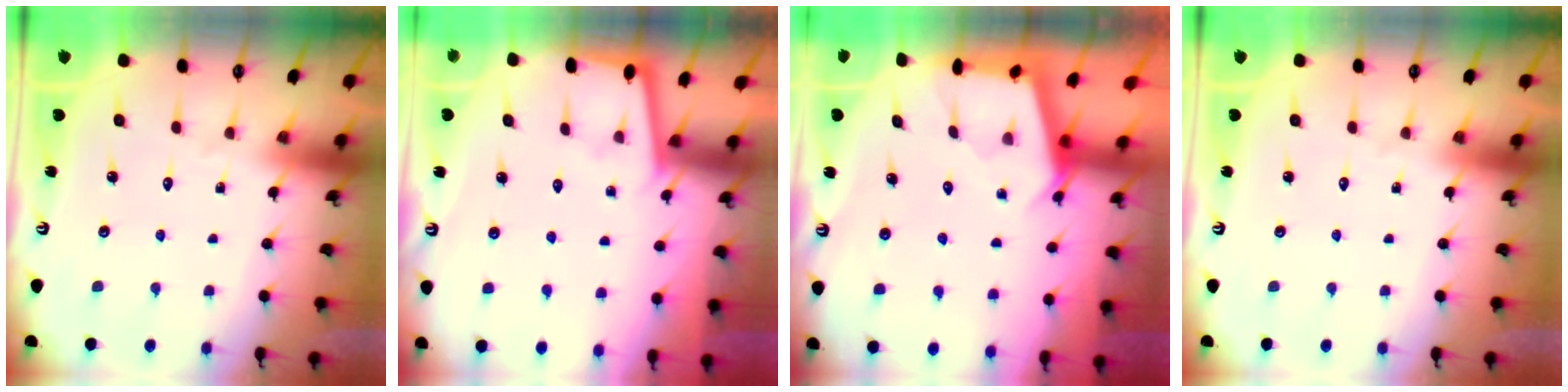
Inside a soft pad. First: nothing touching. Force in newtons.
{"total": 1.8, "press": 1.8, "slide": 0.4}
{"total": 2.5, "press": 2.5, "slide": 0.4}
{"total": 0.0}